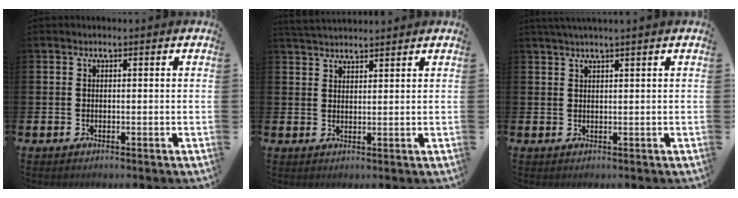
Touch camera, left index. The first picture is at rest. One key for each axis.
{"total": 3.1, "fx": 3.0, "fy": 0.4, "fz": 0.3, "tx": -0.010, "ty": -0.013, "tz": 0.056}
{"total": 1.4, "fx": 1.2, "fy": -0.3, "fz": 0.7, "tx": -0.015, "ty": 0.001, "tz": 0.024}